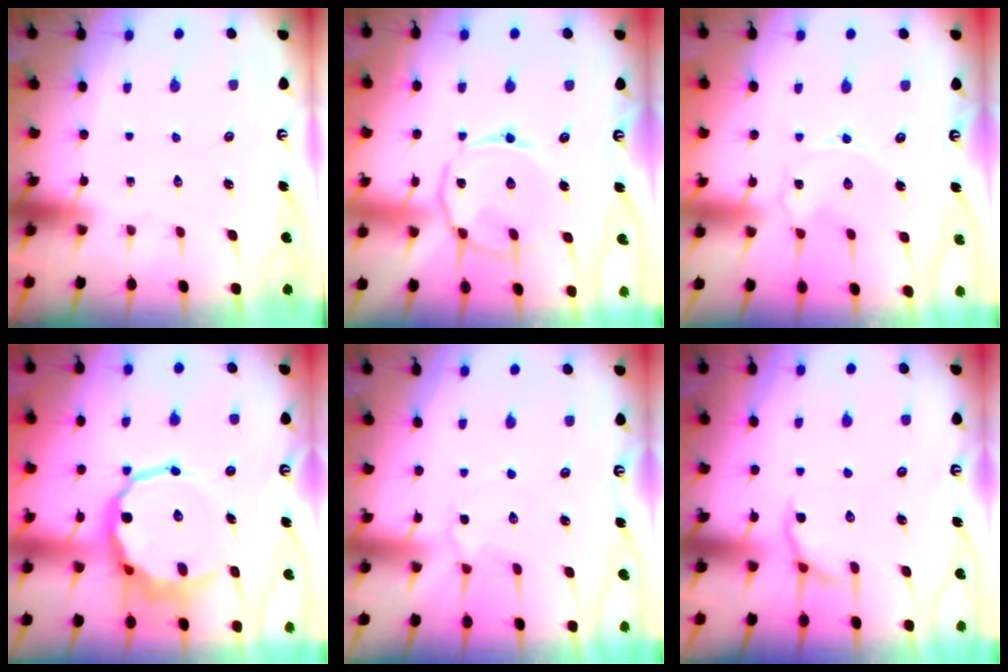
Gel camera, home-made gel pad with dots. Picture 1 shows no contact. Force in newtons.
{"total": 8.9, "press": 8.8, "slide": 0.9}
{"total": 0.6, "press": 0.5, "slide": 0.2}
{"total": 12.7, "press": 12.1, "slide": 3.8}
{"total": 4.4, "press": 4.3, "slide": 1.0}
{"total": 5.6, "press": 5.1, "slide": 2.4}